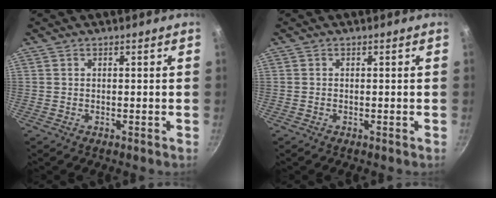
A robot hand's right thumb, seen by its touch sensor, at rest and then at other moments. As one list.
[{"total": 0.0}]